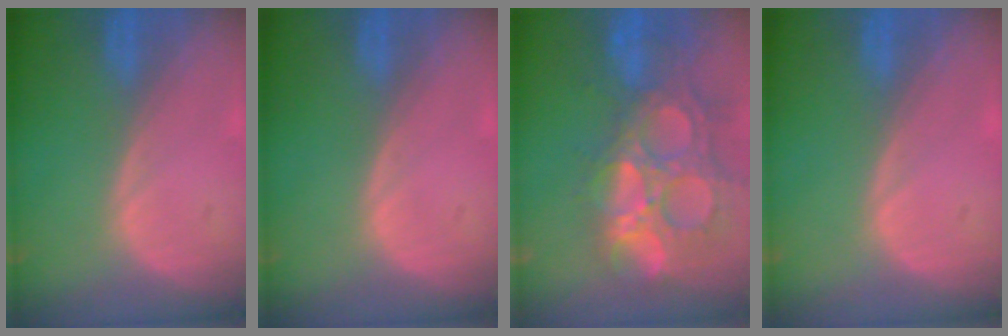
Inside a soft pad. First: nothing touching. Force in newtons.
{"total": 0.0}
{"total": 14.3, "press": 12.2, "slide": 7.6}
{"total": 0.0}